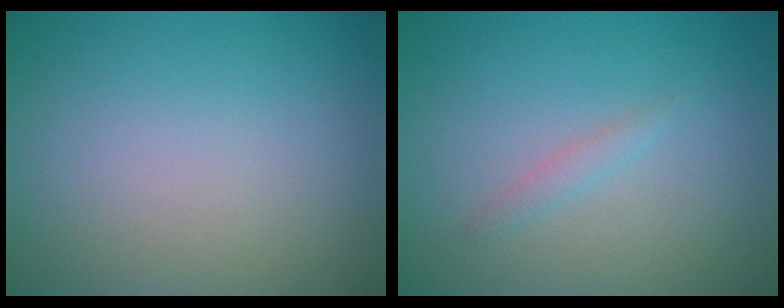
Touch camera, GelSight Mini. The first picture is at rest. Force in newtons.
{"total": 0.9, "press": 0.9, "slide": 0.1}